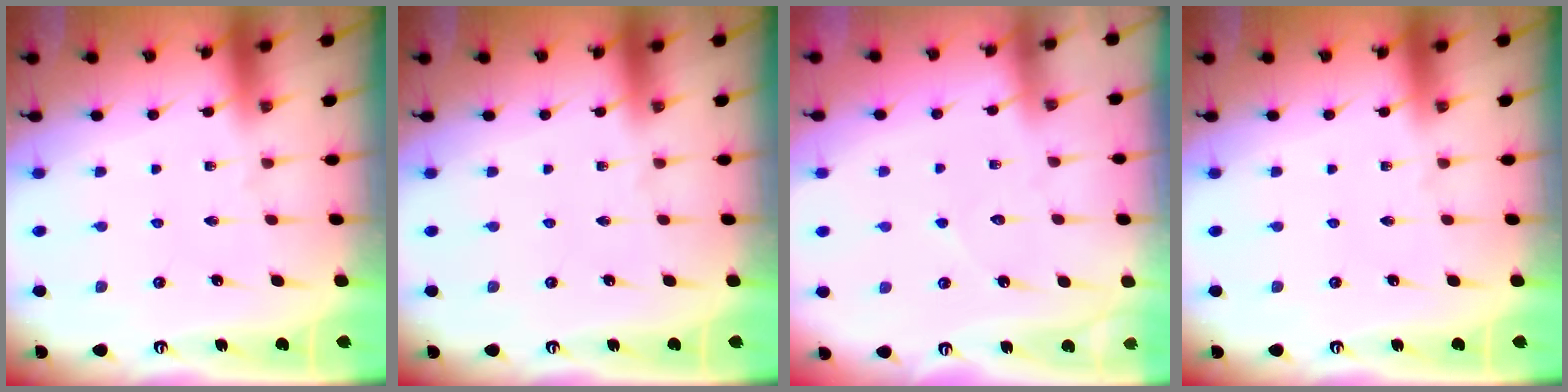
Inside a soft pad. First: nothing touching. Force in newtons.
{"total": 0.0}
{"total": 3.3, "press": 3.3, "slide": 0.3}
{"total": 0.0}